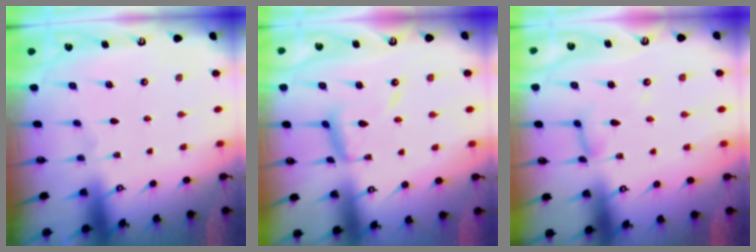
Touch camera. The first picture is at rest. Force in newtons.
{"total": 11.0, "press": 11.0, "slide": 0.8}
{"total": 6.0, "press": 6.0, "slide": 0.4}